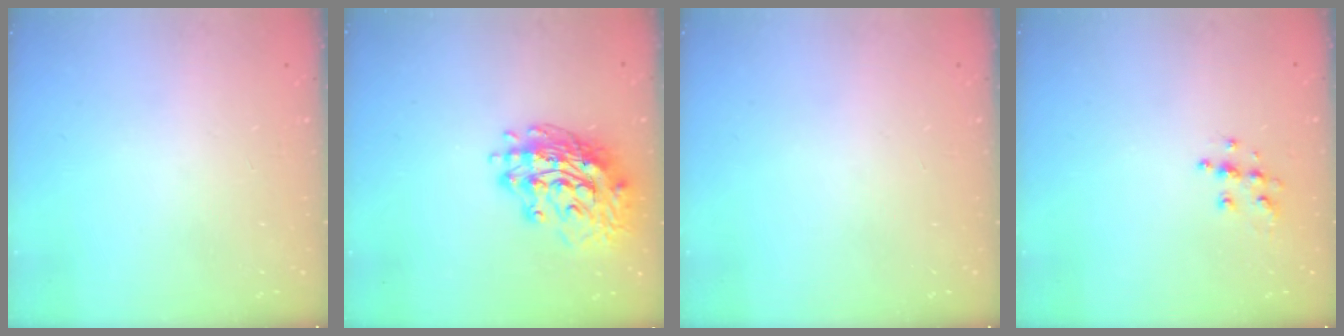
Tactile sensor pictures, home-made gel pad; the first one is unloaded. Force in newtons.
{"total": 16.1, "press": 16.0, "slide": 1.7}
{"total": 0.0}
{"total": 6.3, "press": 6.3, "slide": 0.3}